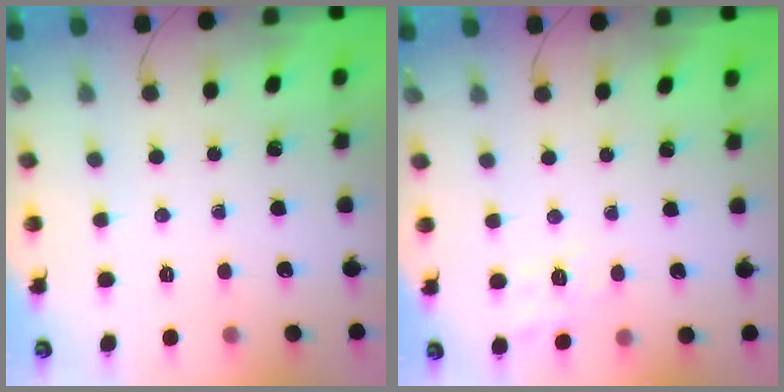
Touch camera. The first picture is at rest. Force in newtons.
{"total": 4.8, "press": 4.4, "slide": 1.9}